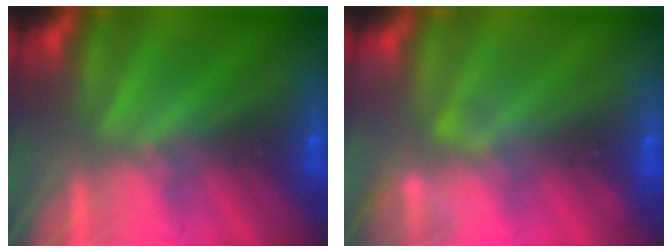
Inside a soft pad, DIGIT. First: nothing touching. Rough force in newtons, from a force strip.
{"total": 2.4}